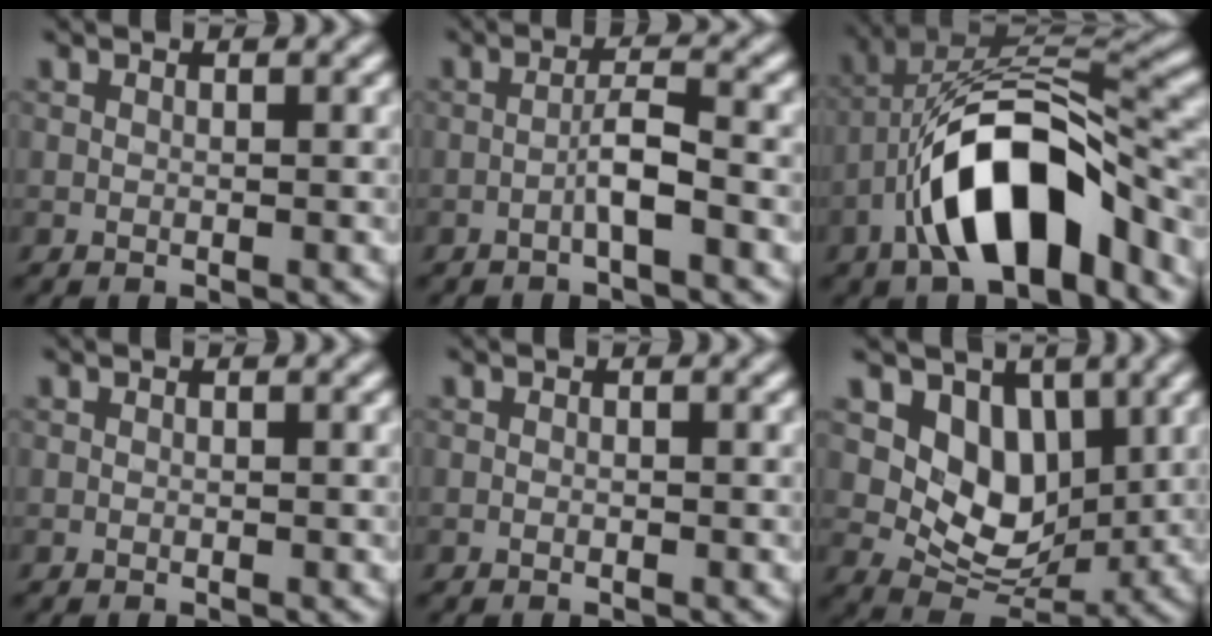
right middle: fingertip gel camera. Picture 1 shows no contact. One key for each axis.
{"total": 2.3, "fx": -1.2, "fy": 0.0, "fz": 2.0, "tx": -0.036, "ty": 0.012, "tz": -0.025}
{"total": 11.4, "fx": -5.0, "fy": 4.9, "fz": 9.0, "tx": -0.161, "ty": 0.013, "tz": -0.092}
{"total": 0.0}
{"total": 0.0}
{"total": 6.8, "fx": 1.8, "fy": 5.1, "fz": 4.1, "tx": -0.067, "ty": -0.016, "tz": 0.027}